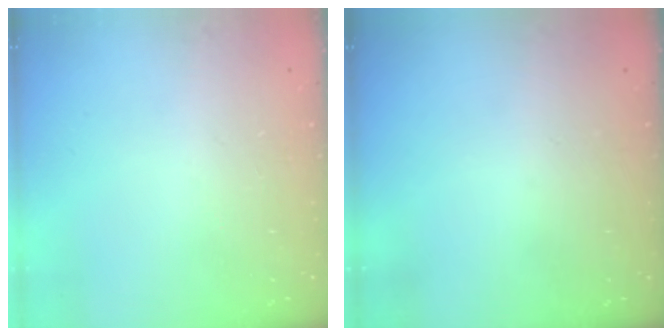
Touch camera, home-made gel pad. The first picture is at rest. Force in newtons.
{"total": 0.0}